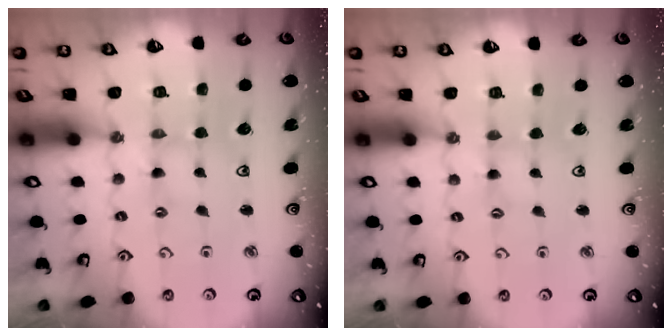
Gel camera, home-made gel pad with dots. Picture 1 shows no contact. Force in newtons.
{"total": 1.6, "press": 1.5, "slide": 0.3}